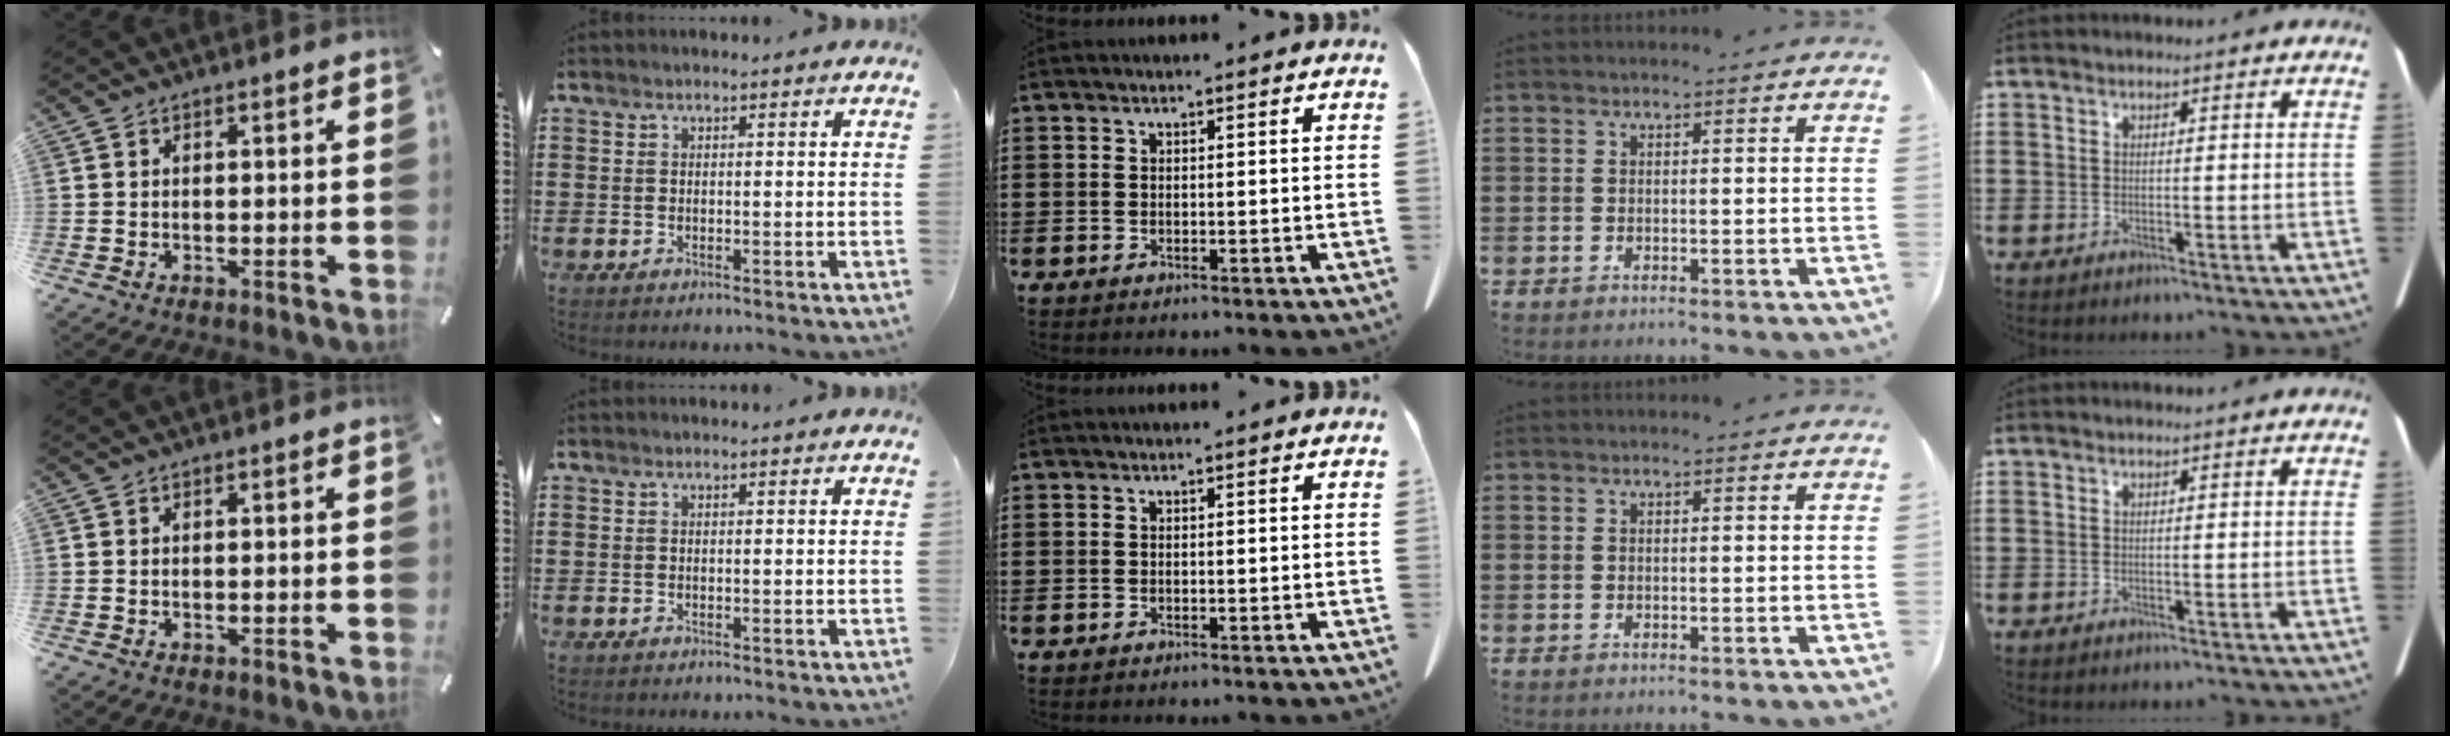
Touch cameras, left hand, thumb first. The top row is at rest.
{}